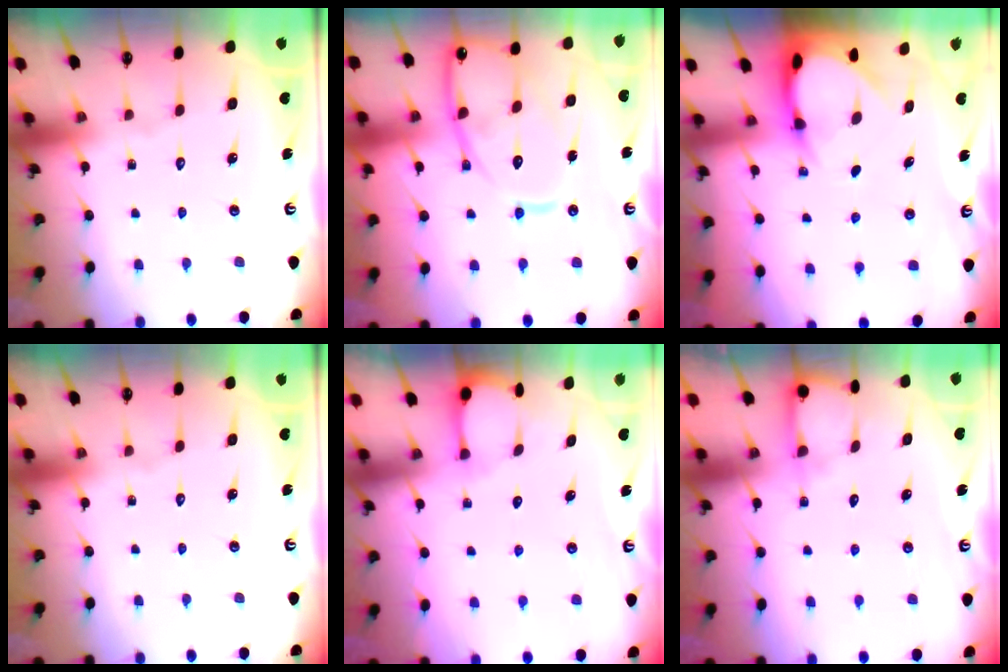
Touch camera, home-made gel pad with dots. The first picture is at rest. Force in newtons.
{"total": 15.4, "press": 15.3, "slide": 1.5}
{"total": 3.9, "press": 3.9, "slide": 0.5}
{"total": 0.0}
{"total": 2.1, "press": 2.1, "slide": 0.2}
{"total": 6.2, "press": 6.2, "slide": 0.4}